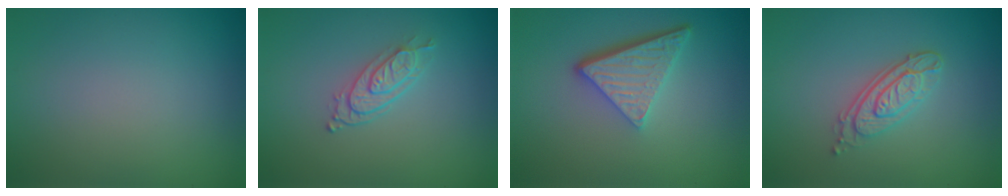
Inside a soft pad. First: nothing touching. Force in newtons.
{"total": 2.7, "press": 2.1, "slide": 1.6}
{"total": 5.1, "press": 3.6, "slide": 3.7}
{"total": 3.4, "press": 2.8, "slide": 1.9}